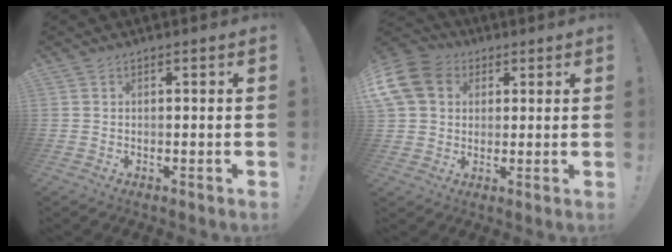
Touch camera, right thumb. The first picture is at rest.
{"total": 13.2, "force": [3.9, 10.7, 6.6], "torque": [-0.119, -0.010, 0.080]}